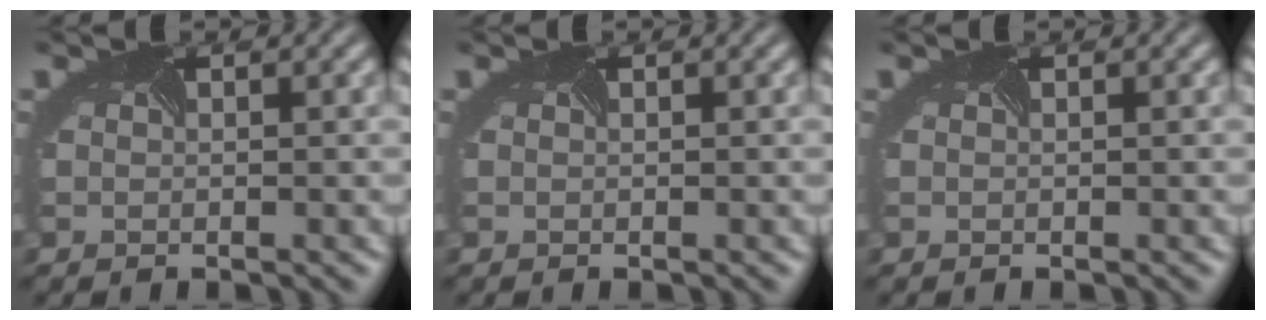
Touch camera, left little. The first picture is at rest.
{"total": 0.0}
{"total": 0.0}